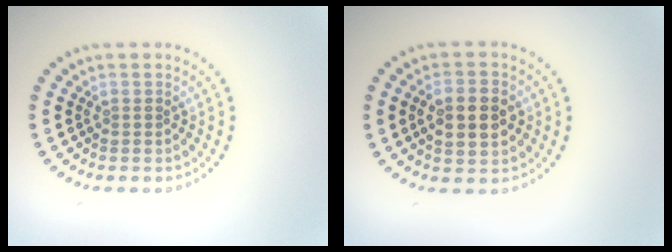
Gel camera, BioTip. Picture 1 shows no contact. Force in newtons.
{"total": 4.4, "press": 4.4, "slide": 0.1}